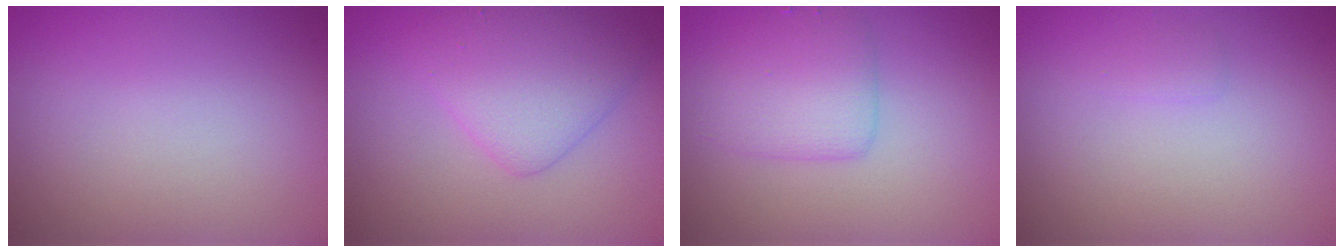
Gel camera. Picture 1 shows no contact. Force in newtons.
{"total": 4.1, "press": 4.1, "slide": 0.2}
{"total": 3.1, "press": 3.1, "slide": 0.2}
{"total": 0.6, "press": 0.6, "slide": 0.0}